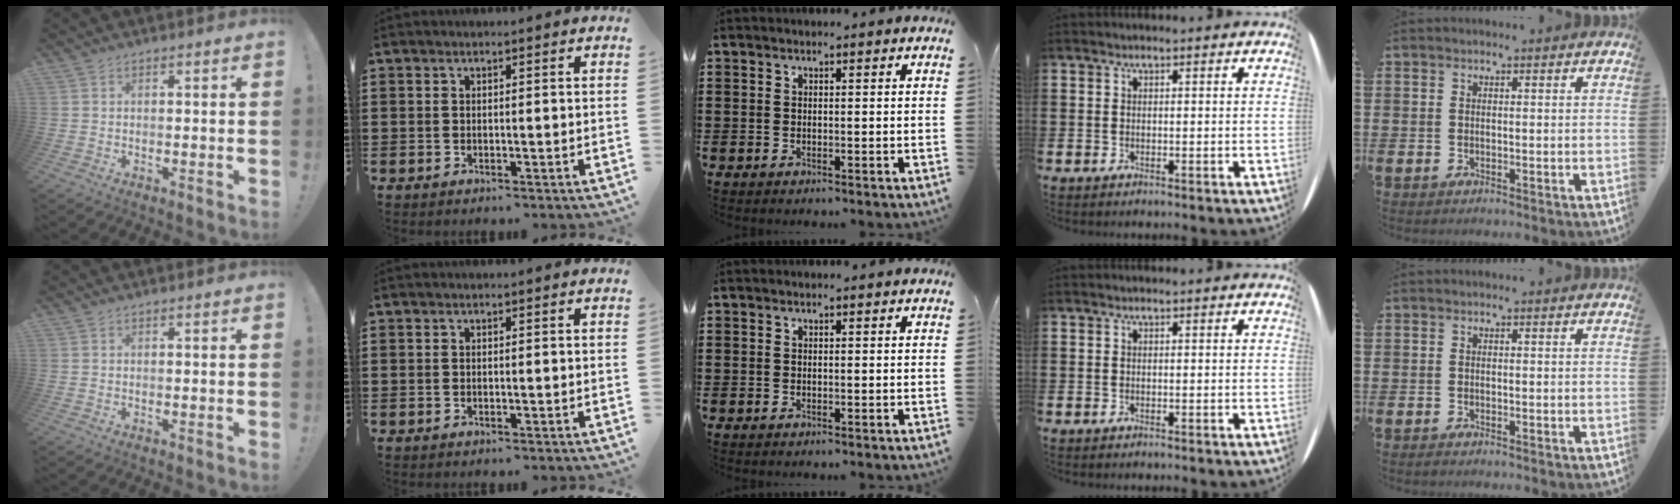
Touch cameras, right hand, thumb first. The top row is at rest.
{}